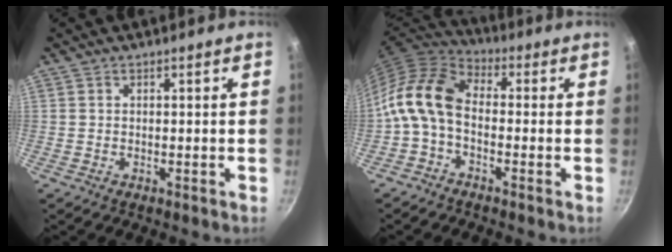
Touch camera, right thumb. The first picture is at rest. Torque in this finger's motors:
{"motor_torque": [0.10, 0.72, 0.72, -0.71, 0.36]}